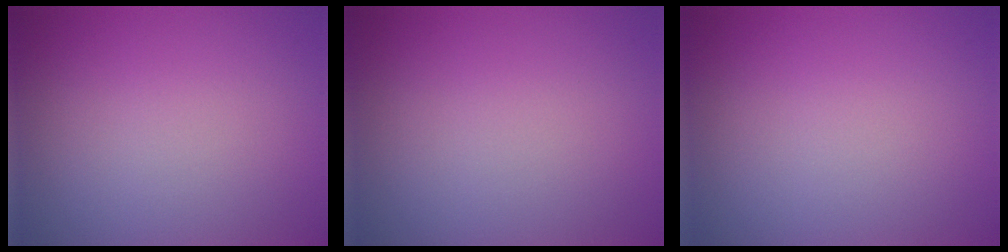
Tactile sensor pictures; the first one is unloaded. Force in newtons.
{"total": 0.0}
{"total": 0.0}